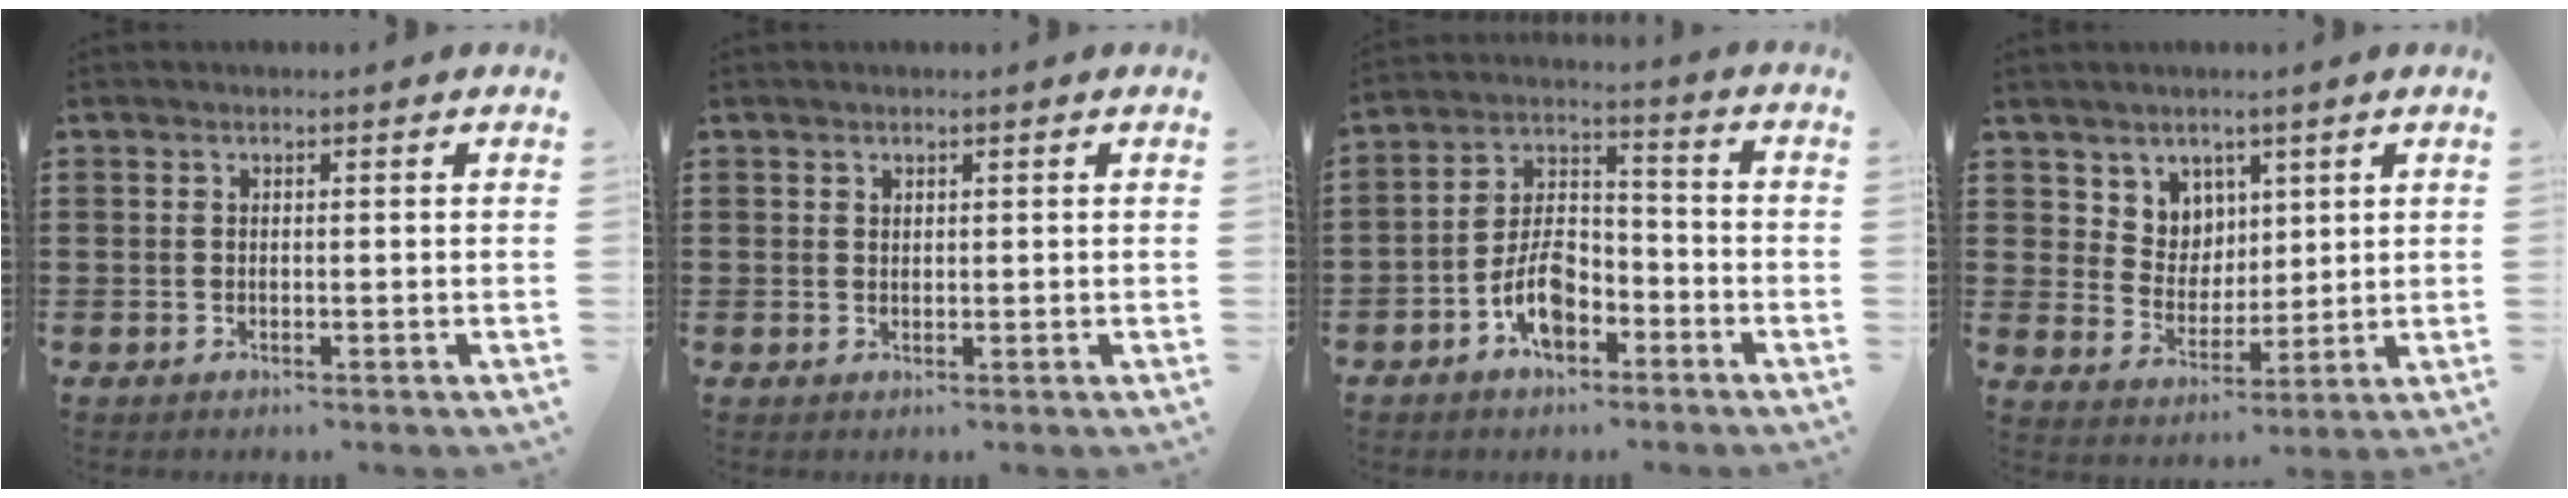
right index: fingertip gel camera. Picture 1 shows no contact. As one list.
[{"total": 0.8, "force": [0.6, 0.5, 0.1], "torque": [-0.003, 0.001, 0.012]}, {"total": 7.6, "force": [-4.0, 4.1, 5.1], "torque": [-0.109, 0.012, -0.076]}, {"total": 5.9, "force": [3.8, 4.6, -0.1], "torque": [-0.031, -0.004, 0.072]}]